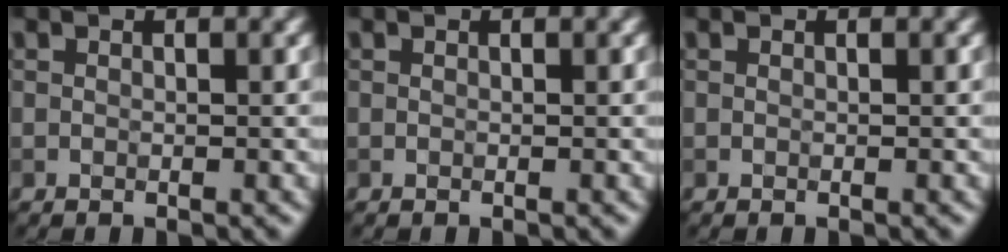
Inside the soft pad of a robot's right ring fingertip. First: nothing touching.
{"total": 0.0}
{"total": 0.0}